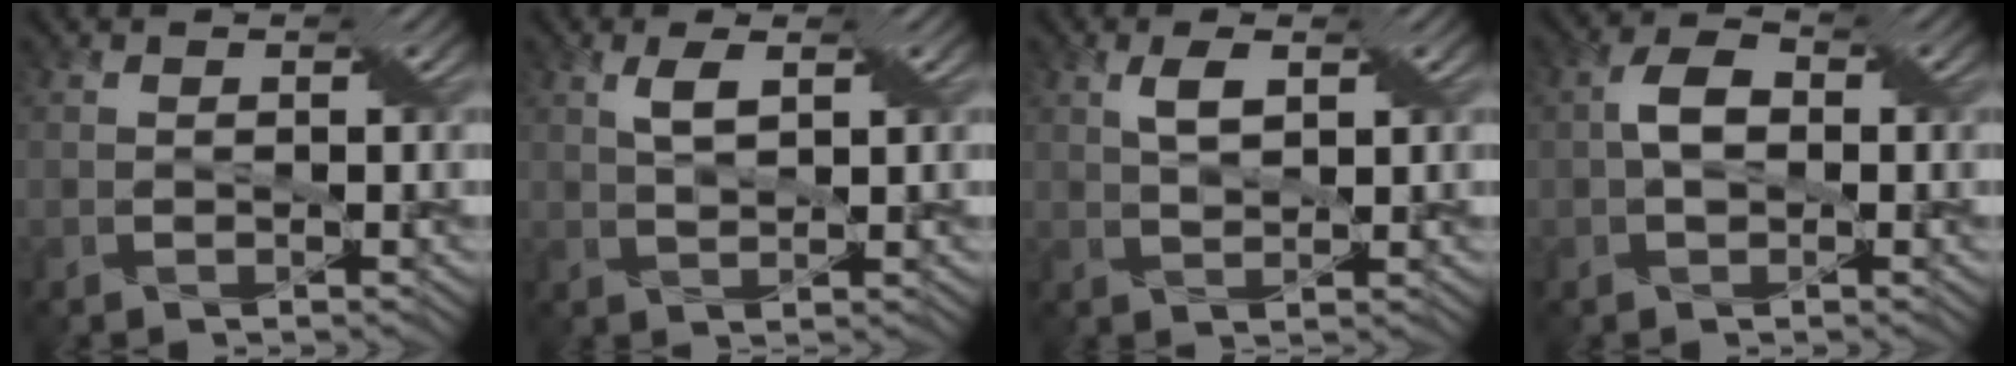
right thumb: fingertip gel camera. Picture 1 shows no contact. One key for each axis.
{"total": 2.4, "fx": 1.4, "fy": 0.3, "fz": 1.9, "tx": -0.042, "ty": 0.006, "tz": 0.027}
{"total": 2.6, "fx": 1.5, "fy": 0.6, "fz": 2.0, "tx": -0.045, "ty": 0.006, "tz": 0.028}
{"total": 3.8, "fx": 0.0, "fy": 2.4, "fz": 2.9, "tx": -0.058, "ty": 0.005, "tz": -0.005}